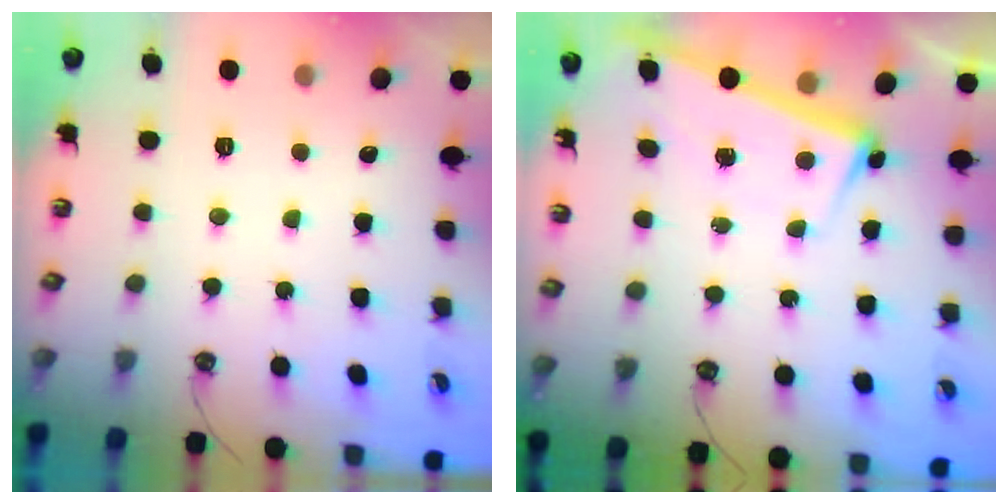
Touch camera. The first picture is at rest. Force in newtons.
{"total": 2.3, "press": 2.2, "slide": 0.7}